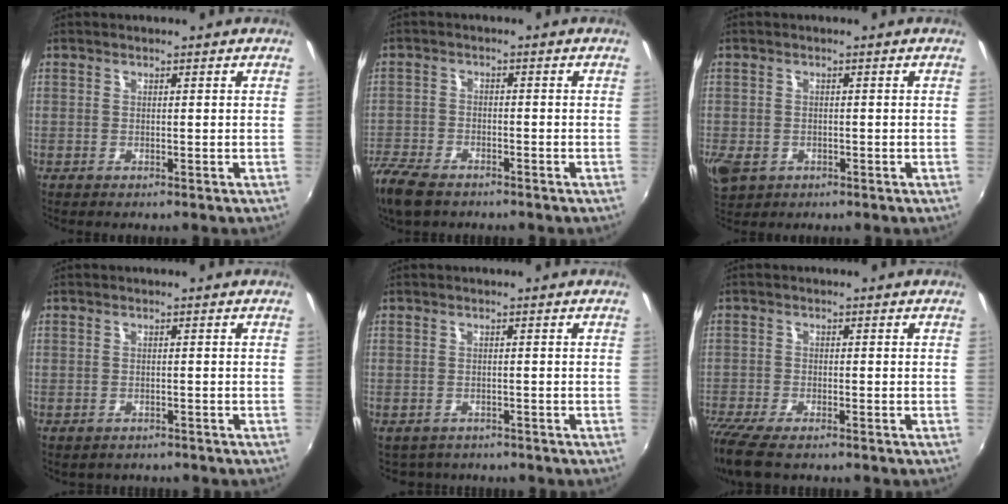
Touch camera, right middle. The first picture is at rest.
{"total": 10.0, "force": [-7.6, 4.4, 4.7], "torque": [-0.135, -0.033, -0.149]}
{"total": 7.4, "force": [-2.9, 5.4, 4.2], "torque": [-0.102, -0.023, -0.049]}
{"total": 1.9, "force": [-1.5, 1.1, 0.4], "torque": [-0.012, -0.006, -0.019]}
{"total": 3.0, "force": [-2.5, 1.7, 0.4], "torque": [-0.014, -0.011, -0.035]}
{"total": 9.3, "force": [-7.4, 2.2, 5.2], "torque": [-0.131, -0.046, -0.139]}